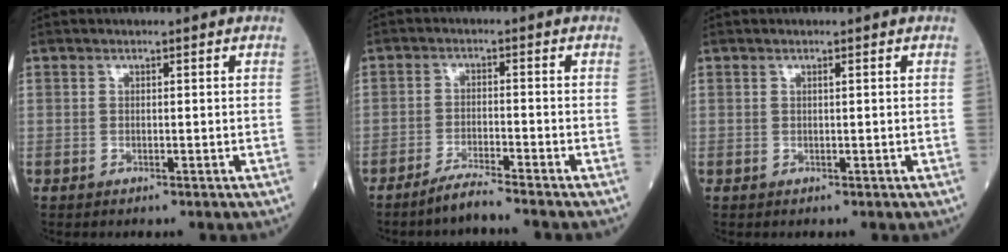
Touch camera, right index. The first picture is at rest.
{"total": 4.0, "force": [-3.5, -0.9, 1.6], "torque": [-0.034, -0.013, -0.073]}
{"total": 0.0}